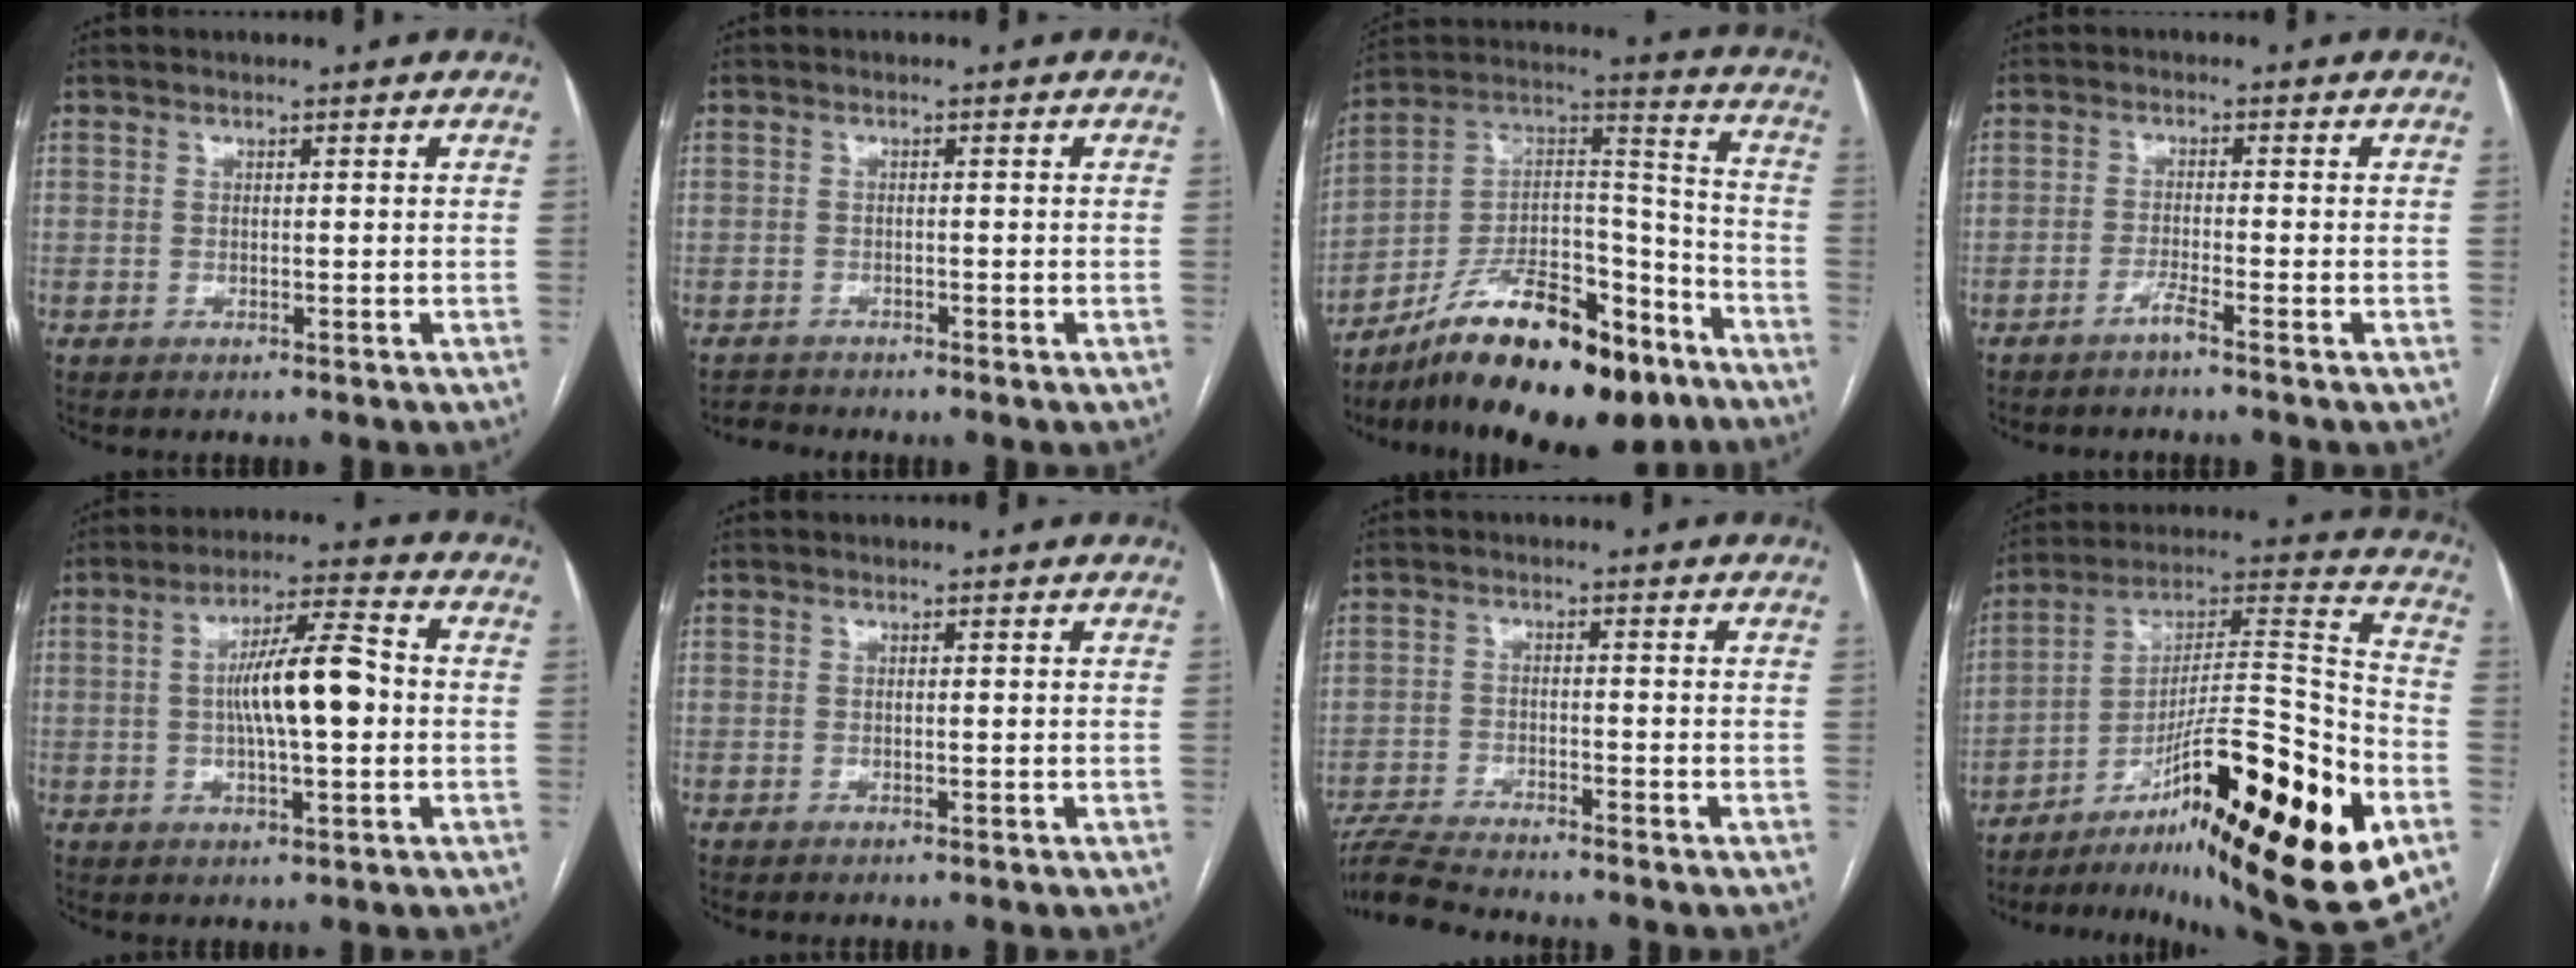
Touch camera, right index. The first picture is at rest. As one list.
[{"total": 1.5, "force": [-1.3, 0.0, -0.8], "torque": [0.016, -0.010, -0.024]}, {"total": 22.3, "force": [-15.5, 7.5, 14.2], "torque": [-0.211, 0.039, -0.253]}, {"total": 2.1, "force": [-1.7, -0.6, 1.2], "torque": [-0.027, 0.000, -0.035]}, {"total": 10.1, "force": [-0.1, 1.7, 9.9], "torque": [-0.176, 0.016, -0.004]}, {"total": 0.0}, {"total": 6.8, "force": [-6.6, -0.3, 1.6], "torque": [-0.031, -0.015, -0.121]}, {"total": 29.4, "force": [-13.6, 4.1, 25.8], "torque": [-0.349, -0.005, -0.206]}]